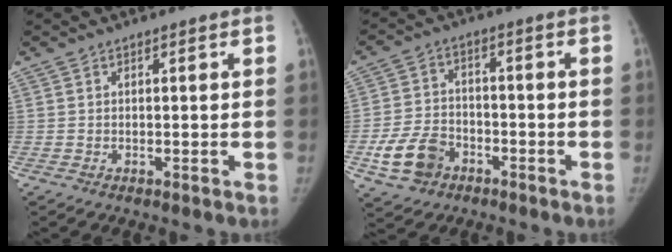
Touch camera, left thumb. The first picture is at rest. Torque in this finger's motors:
{"motor_torque": [-0.21, 0.46, 0.33, -0.26, 0.06]}